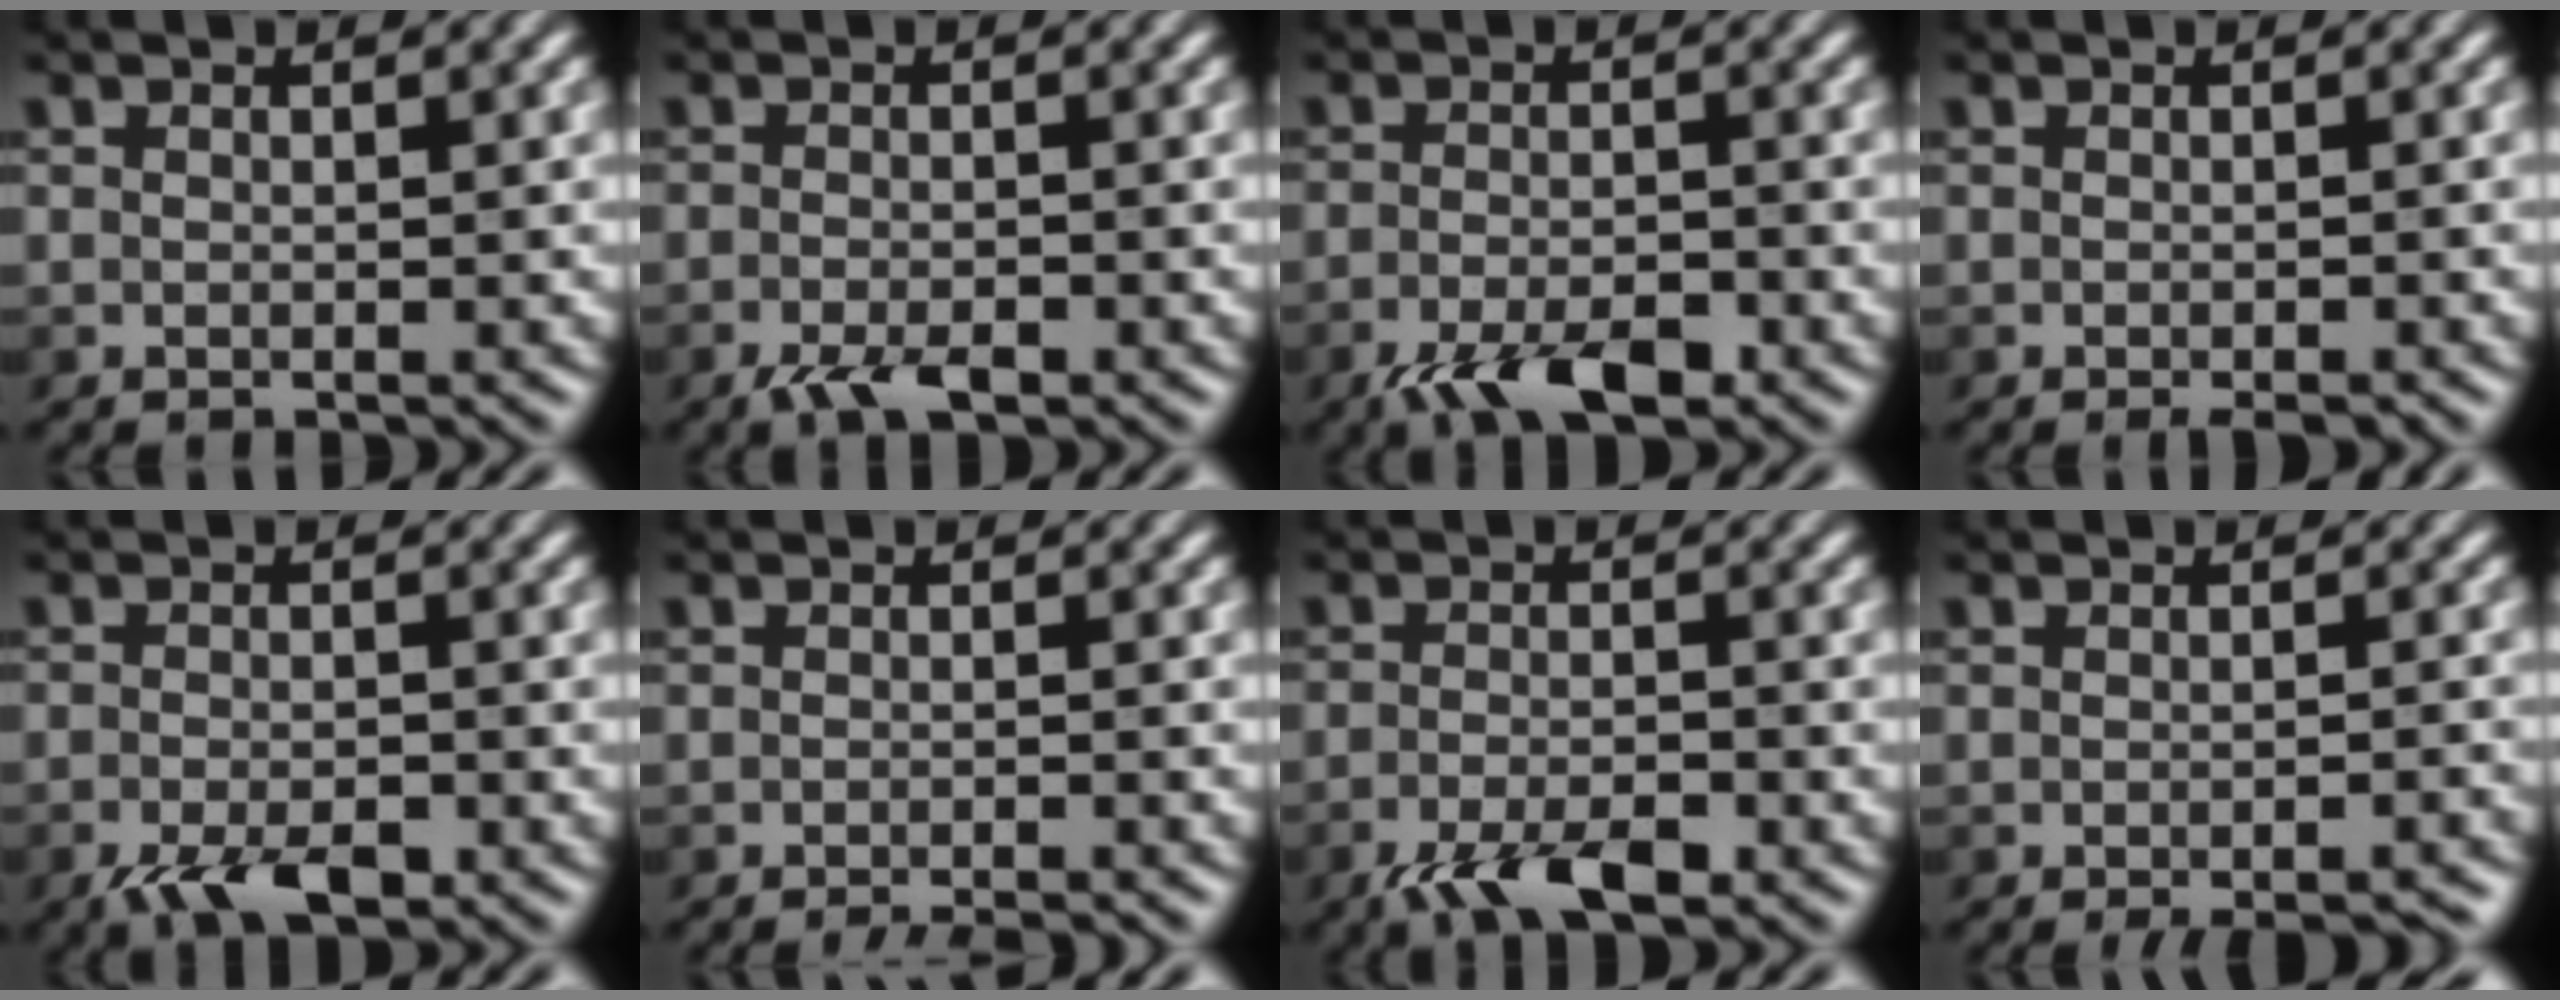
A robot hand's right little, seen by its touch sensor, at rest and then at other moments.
{"total": 3.0, "force": [-1.8, 1.0, 2.2], "torque": [-0.045, -0.006, -0.034]}
{"total": 5.3, "force": [-3.4, 1.8, 3.6], "torque": [-0.065, -0.005, -0.059]}
{"total": 1.5, "force": [-1.0, 0.4, 1.0], "torque": [-0.013, -0.004, -0.011]}
{"total": 4.2, "force": [-2.4, 1.6, 3.0], "torque": [-0.054, -0.007, -0.041]}
{"total": 2.5, "force": [-2.0, 0.3, 1.5], "torque": [-0.015, -0.003, -0.033]}
{"total": 4.8, "force": [-3.1, 1.5, 3.3], "torque": [-0.062, -0.007, -0.056]}
{"total": 4.3, "force": [-3.1, 1.0, 2.7], "torque": [-0.037, -0.003, -0.035]}